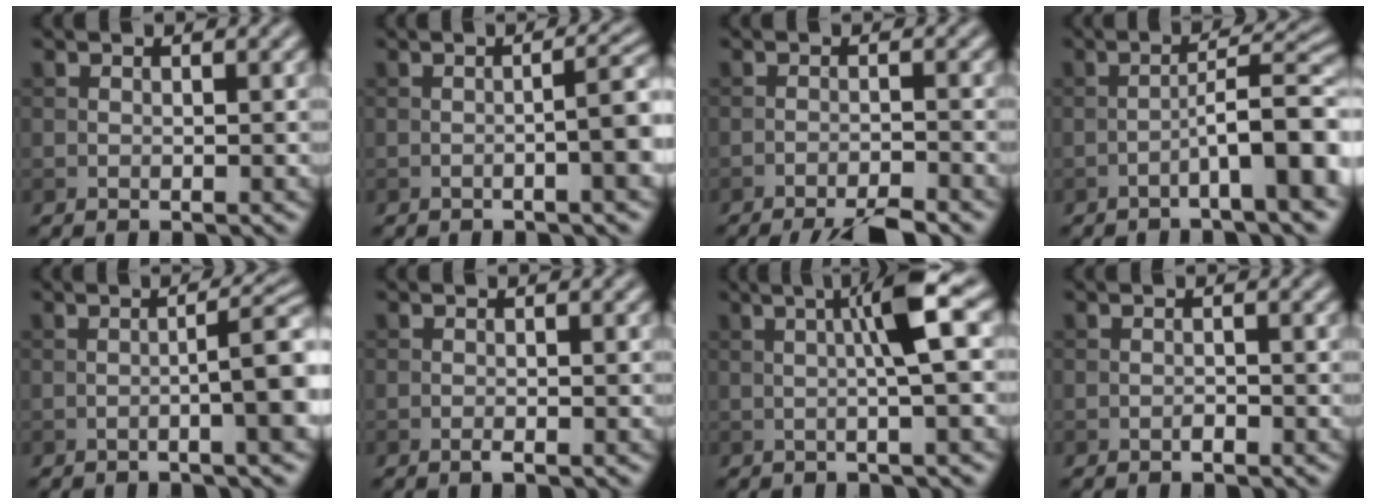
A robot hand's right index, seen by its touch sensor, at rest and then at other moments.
{"total": 4.1, "force": [-0.9, 0.7, 4.0], "torque": [-0.050, 0.014, -0.019]}
{"total": 5.1, "force": [-4.1, 0.7, 2.9], "torque": [-0.046, -0.009, -0.070]}
{"total": 7.0, "force": [-2.9, 1.1, 6.3], "torque": [-0.089, 0.024, -0.052]}
{"total": 5.3, "force": [-1.0, 0.9, 5.2], "torque": [-0.069, 0.014, -0.020]}
{"total": 0.8, "force": [-0.4, 0.1, 0.7], "torque": [-0.011, -0.001, -0.008]}
{"total": 5.2, "force": [0.8, 0.4, 5.1], "torque": [-0.083, 0.016, 0.011]}
{"total": 0.6, "force": [-0.4, 0.2, 0.4], "torque": [-0.006, 0.001, -0.008]}